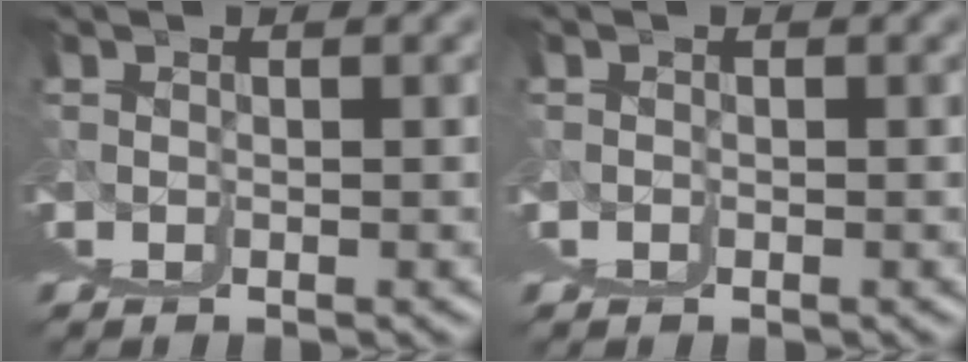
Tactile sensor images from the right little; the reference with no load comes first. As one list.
[{"total": 1.3, "force": [0.6, -0.9, -0.7], "torque": [0.014, 0.001, 0.010]}]